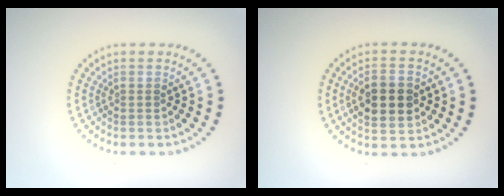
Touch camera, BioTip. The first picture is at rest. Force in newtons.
{"total": 4.4, "press": 4.4, "slide": 0.2}